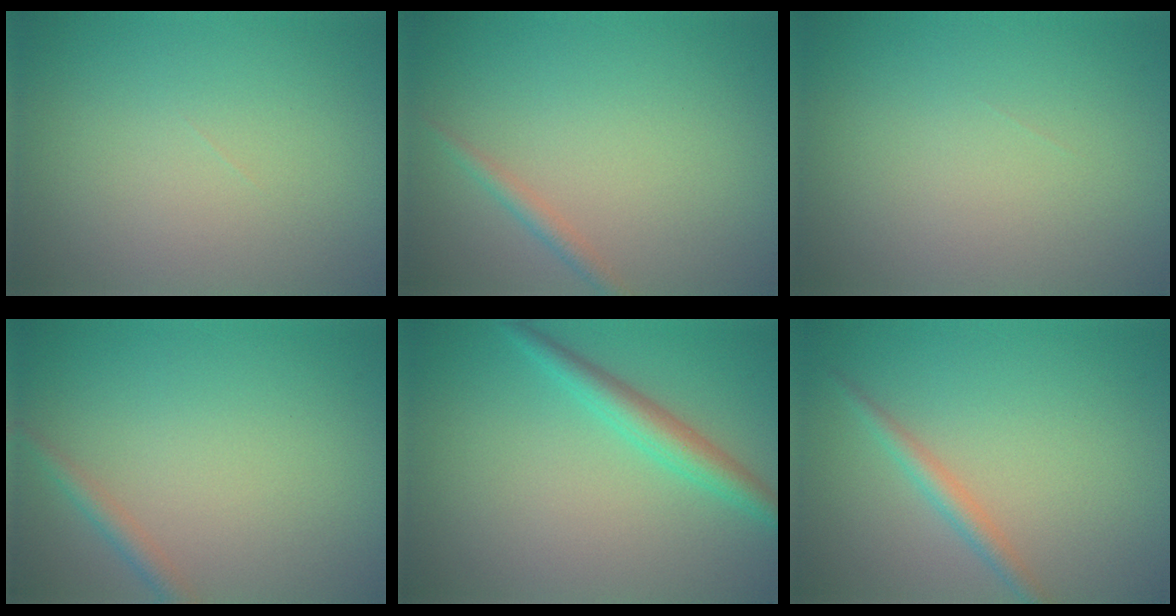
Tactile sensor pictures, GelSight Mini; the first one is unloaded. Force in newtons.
{"total": 1.3, "press": 1.3, "slide": 0.0}
{"total": 0.0}
{"total": 1.5, "press": 1.5, "slide": 0.0}
{"total": 2.9, "press": 2.9, "slide": 0.1}
{"total": 1.9, "press": 1.9, "slide": 0.0}